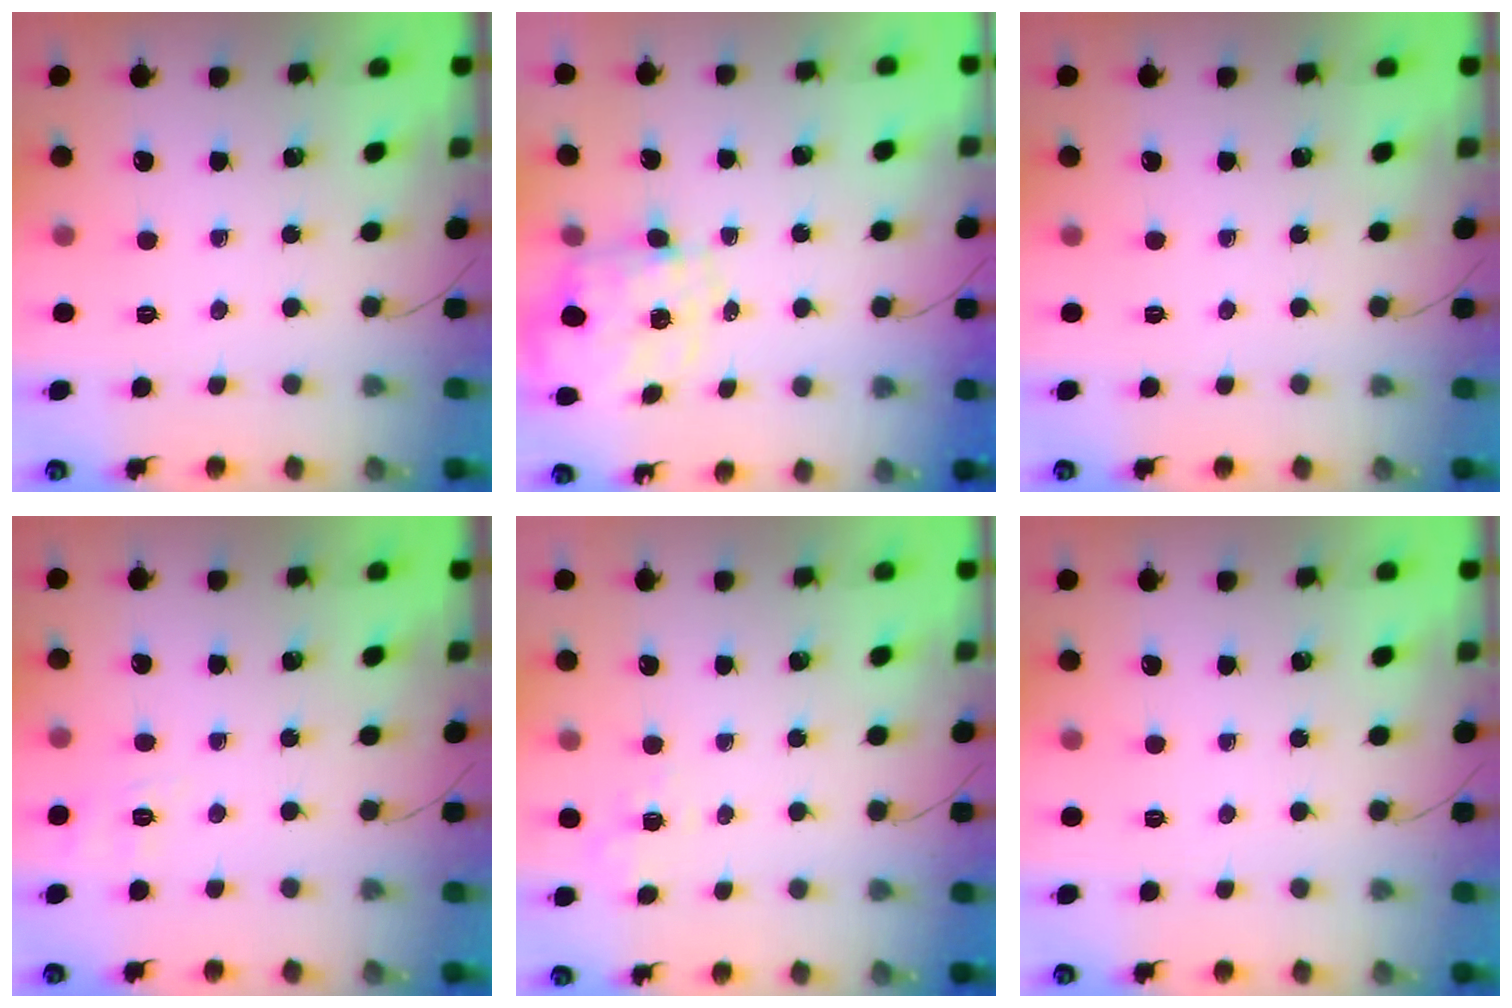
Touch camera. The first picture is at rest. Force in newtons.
{"total": 2.9, "press": 2.7, "slide": 1.1}
{"total": 0.0}
{"total": 2.5, "press": 1.0, "slide": 2.3}
{"total": 5.8, "press": 5.6, "slide": 1.7}
{"total": 0.0}